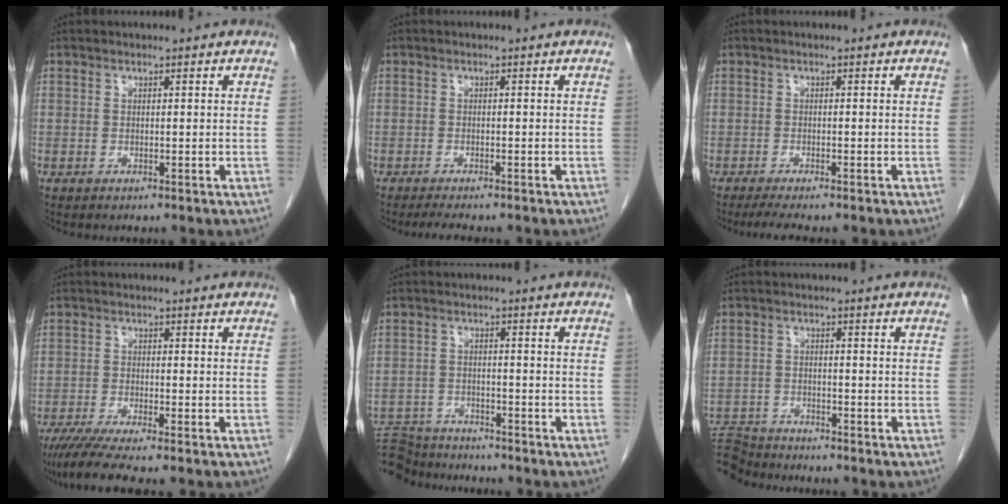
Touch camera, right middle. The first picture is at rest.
{"total": 4.3, "force": [-3.6, 0.5, 2.2], "torque": [-0.030, -0.009, -0.051]}
{"total": 4.7, "force": [-3.9, 0.3, 2.7], "torque": [-0.038, -0.011, -0.059]}
{"total": 7.5, "force": [-6.1, -0.2, 4.4], "torque": [-0.064, -0.019, -0.100]}
{"total": 9.6, "force": [-9.2, 2.6, 1.2], "torque": [-0.028, 0.007, -0.147]}
{"total": 7.2, "force": [-7.2, 1.1, 0.0], "torque": [-0.003, 0.000, -0.131]}